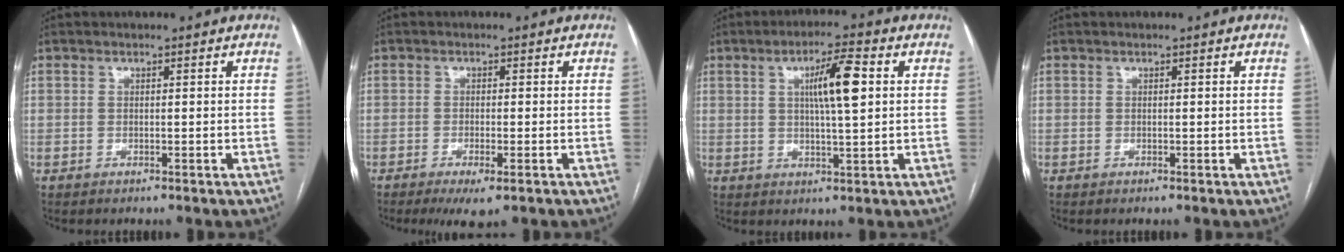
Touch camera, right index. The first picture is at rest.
{"total": 4.1, "force": [-2.3, 0.7, 3.3], "torque": [-0.052, -0.011, -0.034]}
{"total": 7.7, "force": [1.9, 0.7, 7.4], "torque": [-0.129, 0.006, 0.031]}
{"total": 0.0}